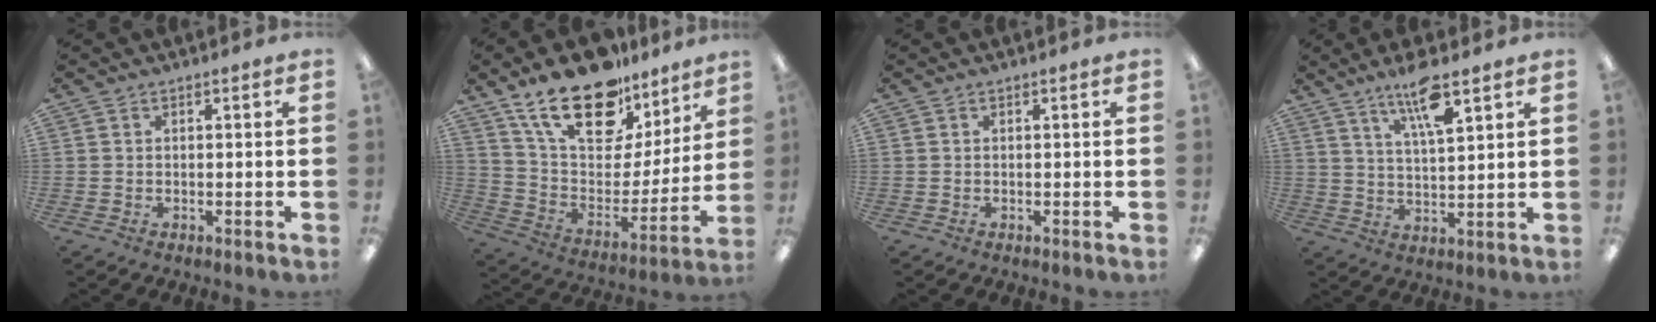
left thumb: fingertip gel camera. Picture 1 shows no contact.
{"total": 23.6, "force": [16.8, 11.1, 12.2], "torque": [-0.211, -0.103, 0.300]}
{"total": 0.0}
{"total": 9.5, "force": [6.8, 2.2, 6.2], "torque": [-0.113, -0.030, 0.116]}